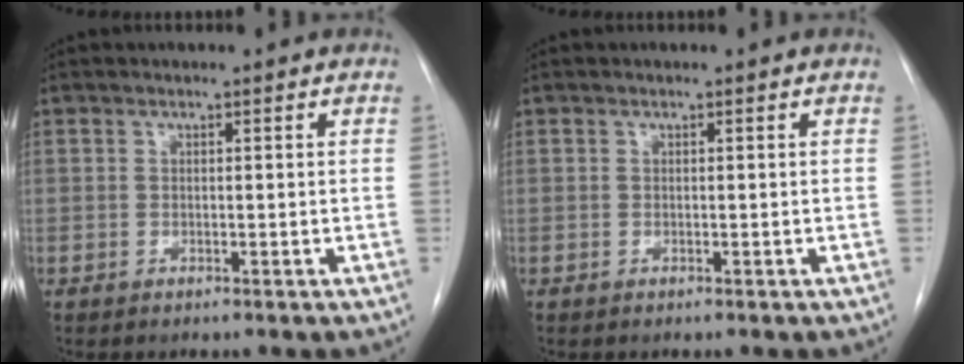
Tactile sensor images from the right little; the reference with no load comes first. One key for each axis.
{"total": 0.0}